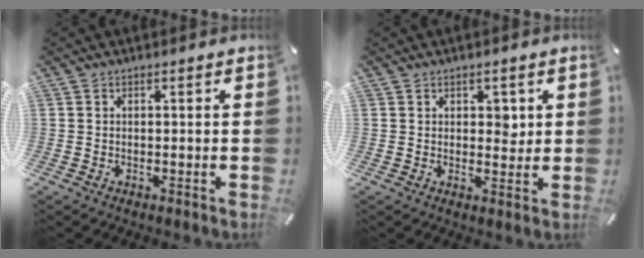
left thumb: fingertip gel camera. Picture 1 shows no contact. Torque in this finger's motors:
{"motor_torque": [0.38, 0.39, 0.11, -0.50, 0.00]}